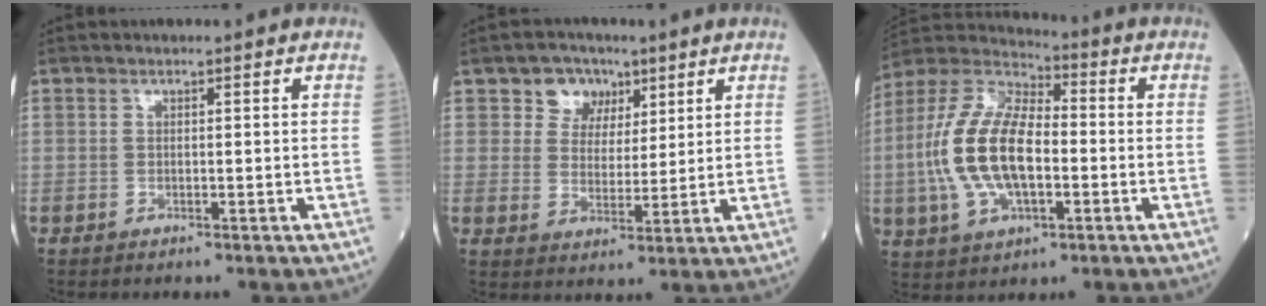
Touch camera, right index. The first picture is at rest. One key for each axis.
{"total": 5.9, "fx": 3.2, "fy": 4.7, "fz": 1.4, "tx": -0.022, "ty": 0.012, "tz": 0.057}
{"total": 16.1, "fx": -1.8, "fy": 7.3, "fz": 14.2, "tx": -0.310, "ty": 0.018, "tz": -0.035}